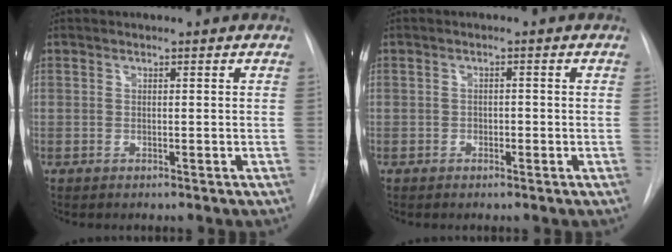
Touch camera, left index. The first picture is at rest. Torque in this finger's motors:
{"motor_torque": [-0.23, 0.13, -0.04, -0.01]}